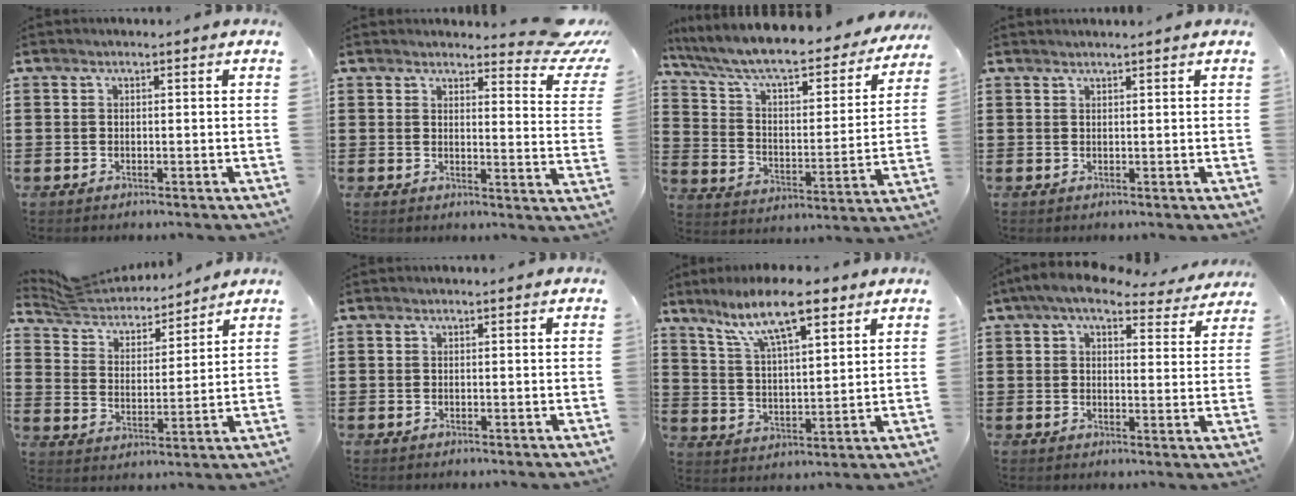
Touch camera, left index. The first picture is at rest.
{"total": 5.2, "force": [4.5, 0.9, 2.4], "torque": [-0.033, -0.026, 0.075]}
{"total": 7.9, "force": [6.9, 1.3, 3.6], "torque": [-0.101, -0.055, 0.113]}
{"total": 0.9, "force": [0.8, -0.1, 0.2], "torque": [-0.005, -0.003, 0.017]}
{"total": 5.6, "force": [5.4, 1.4, 0.6], "torque": [-0.045, -0.032, 0.092]}
{"total": 0.0}
{"total": 11.7, "force": [7.9, 3.1, 7.9], "torque": [-0.154, -0.017, 0.138]}
{"total": 6.4, "force": [5.3, 1.5, 3.3], "torque": [-0.073, -0.015, 0.093]}